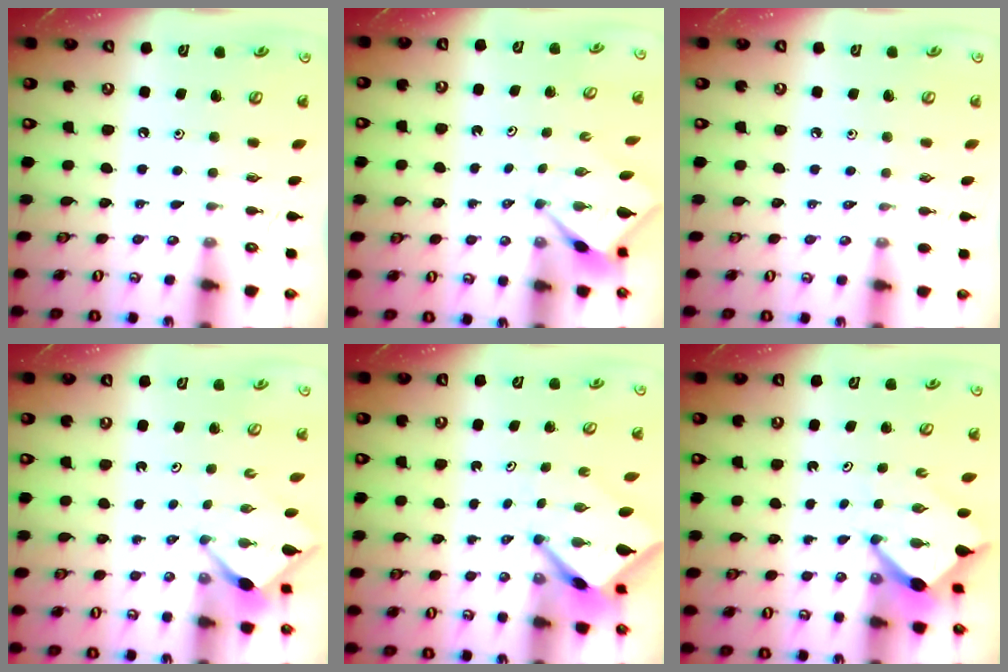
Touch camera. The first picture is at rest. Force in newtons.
{"total": 2.6, "press": 2.6, "slide": 0.2}
{"total": 0.6, "press": 0.6, "slide": 0.3}
{"total": 2.6, "press": 2.5, "slide": 0.3}
{"total": 3.9, "press": 3.9, "slide": 0.2}
{"total": 6.0, "press": 6.0, "slide": 0.4}